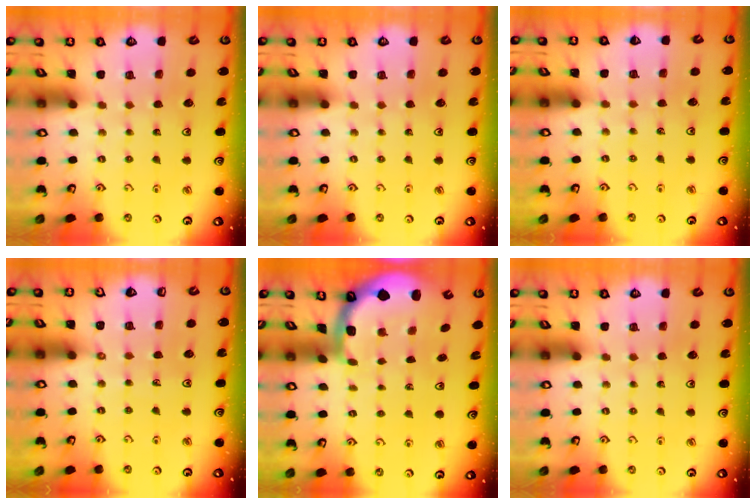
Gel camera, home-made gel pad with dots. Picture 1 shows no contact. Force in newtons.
{"total": 0.0}
{"total": 1.3, "press": 1.3, "slide": 0.2}
{"total": 5.2, "press": 5.1, "slide": 0.9}
{"total": 1.5, "press": 1.5, "slide": 0.3}
{"total": 0.0}